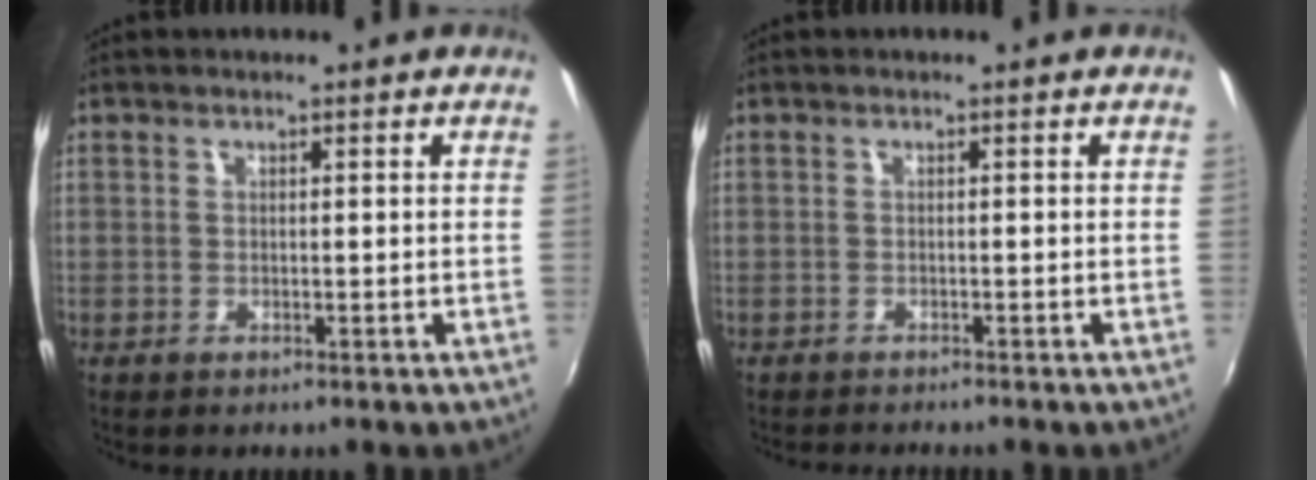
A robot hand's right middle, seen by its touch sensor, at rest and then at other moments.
{"total": 1.6, "force": [-1.6, -0.1, 0.2], "torque": [-0.010, -0.012, -0.031]}